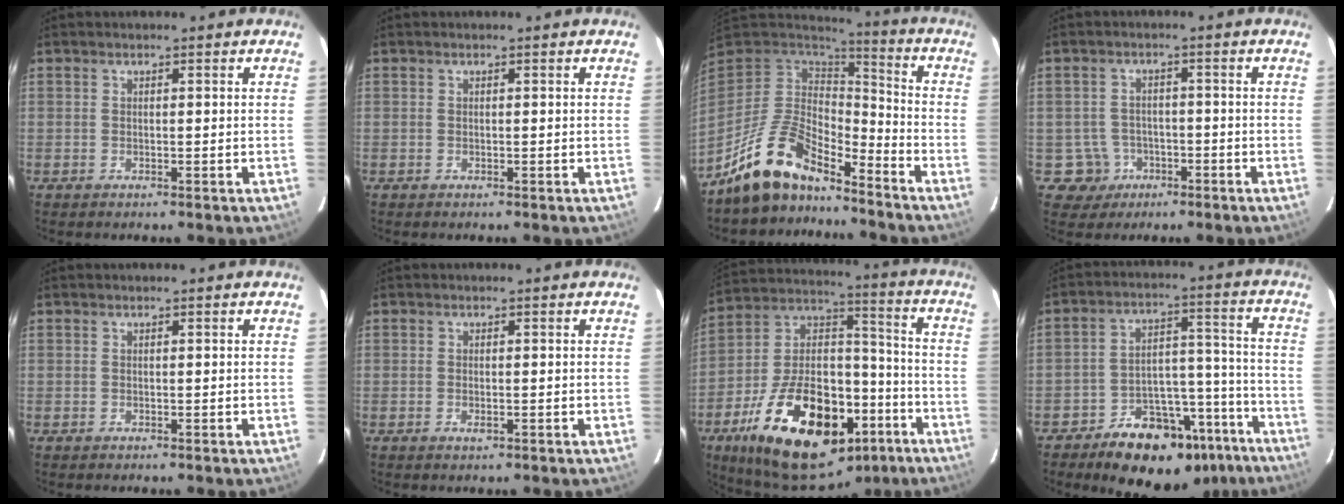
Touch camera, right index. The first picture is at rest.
{"total": 0.0}
{"total": 13.9, "force": [-11.2, 5.0, 6.5], "torque": [-0.142, 0.003, -0.208]}
{"total": 5.4, "force": [-2.2, 4.9, 0.1], "torque": [-0.019, 0.022, -0.030]}
{"total": 0.0}
{"total": 1.2, "force": [-0.4, 0.7, 0.9], "torque": [-0.017, -0.001, -0.006]}
{"total": 30.1, "force": [-15.6, 16.0, 20.1], "torque": [-0.371, 0.023, -0.227]}
{"total": 20.0, "force": [-15.0, 10.2, 8.6], "torque": [-0.130, 0.055, -0.191]}